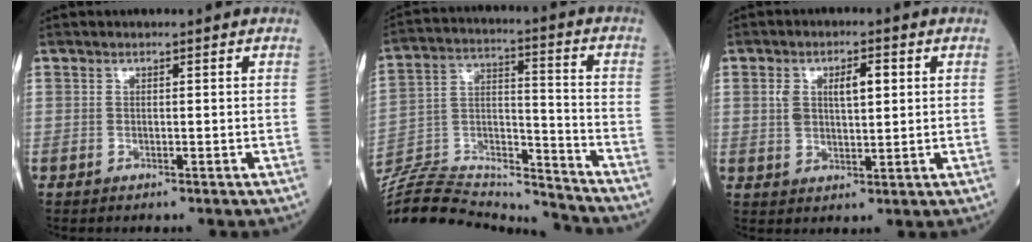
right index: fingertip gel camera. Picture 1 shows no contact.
{"total": 21.9, "force": [-21.3, 2.0, 4.8], "torque": [-0.112, 0.021, -0.351]}
{"total": 5.7, "force": [1.5, 2.4, 5.0], "torque": [-0.092, 0.013, 0.032]}